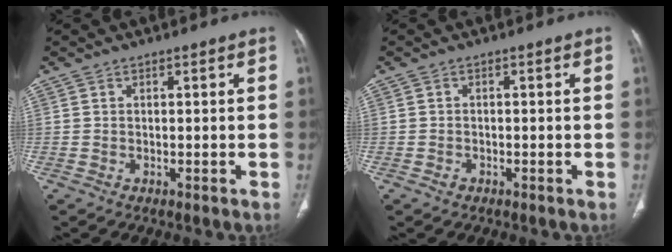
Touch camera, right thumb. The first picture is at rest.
{"total": 0.9, "force": [-0.6, 0.7, 0.3], "torque": [-0.003, 0.004, -0.009]}